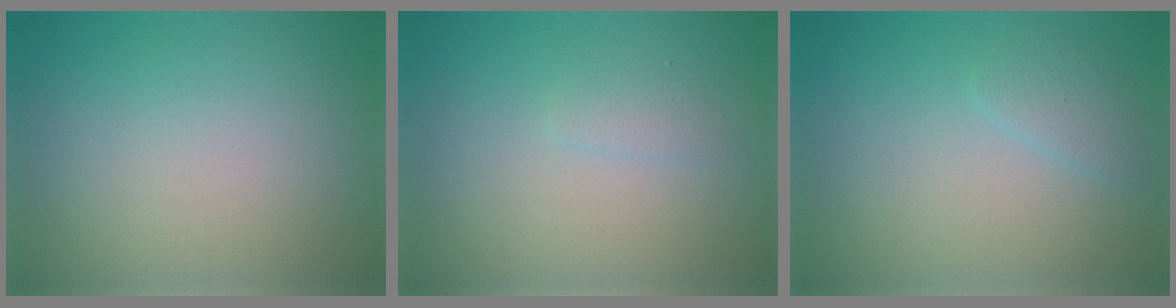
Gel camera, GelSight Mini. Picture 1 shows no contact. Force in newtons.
{"total": 0.9, "press": 0.9, "slide": 0.0}
{"total": 1.4, "press": 1.4, "slide": 0.1}